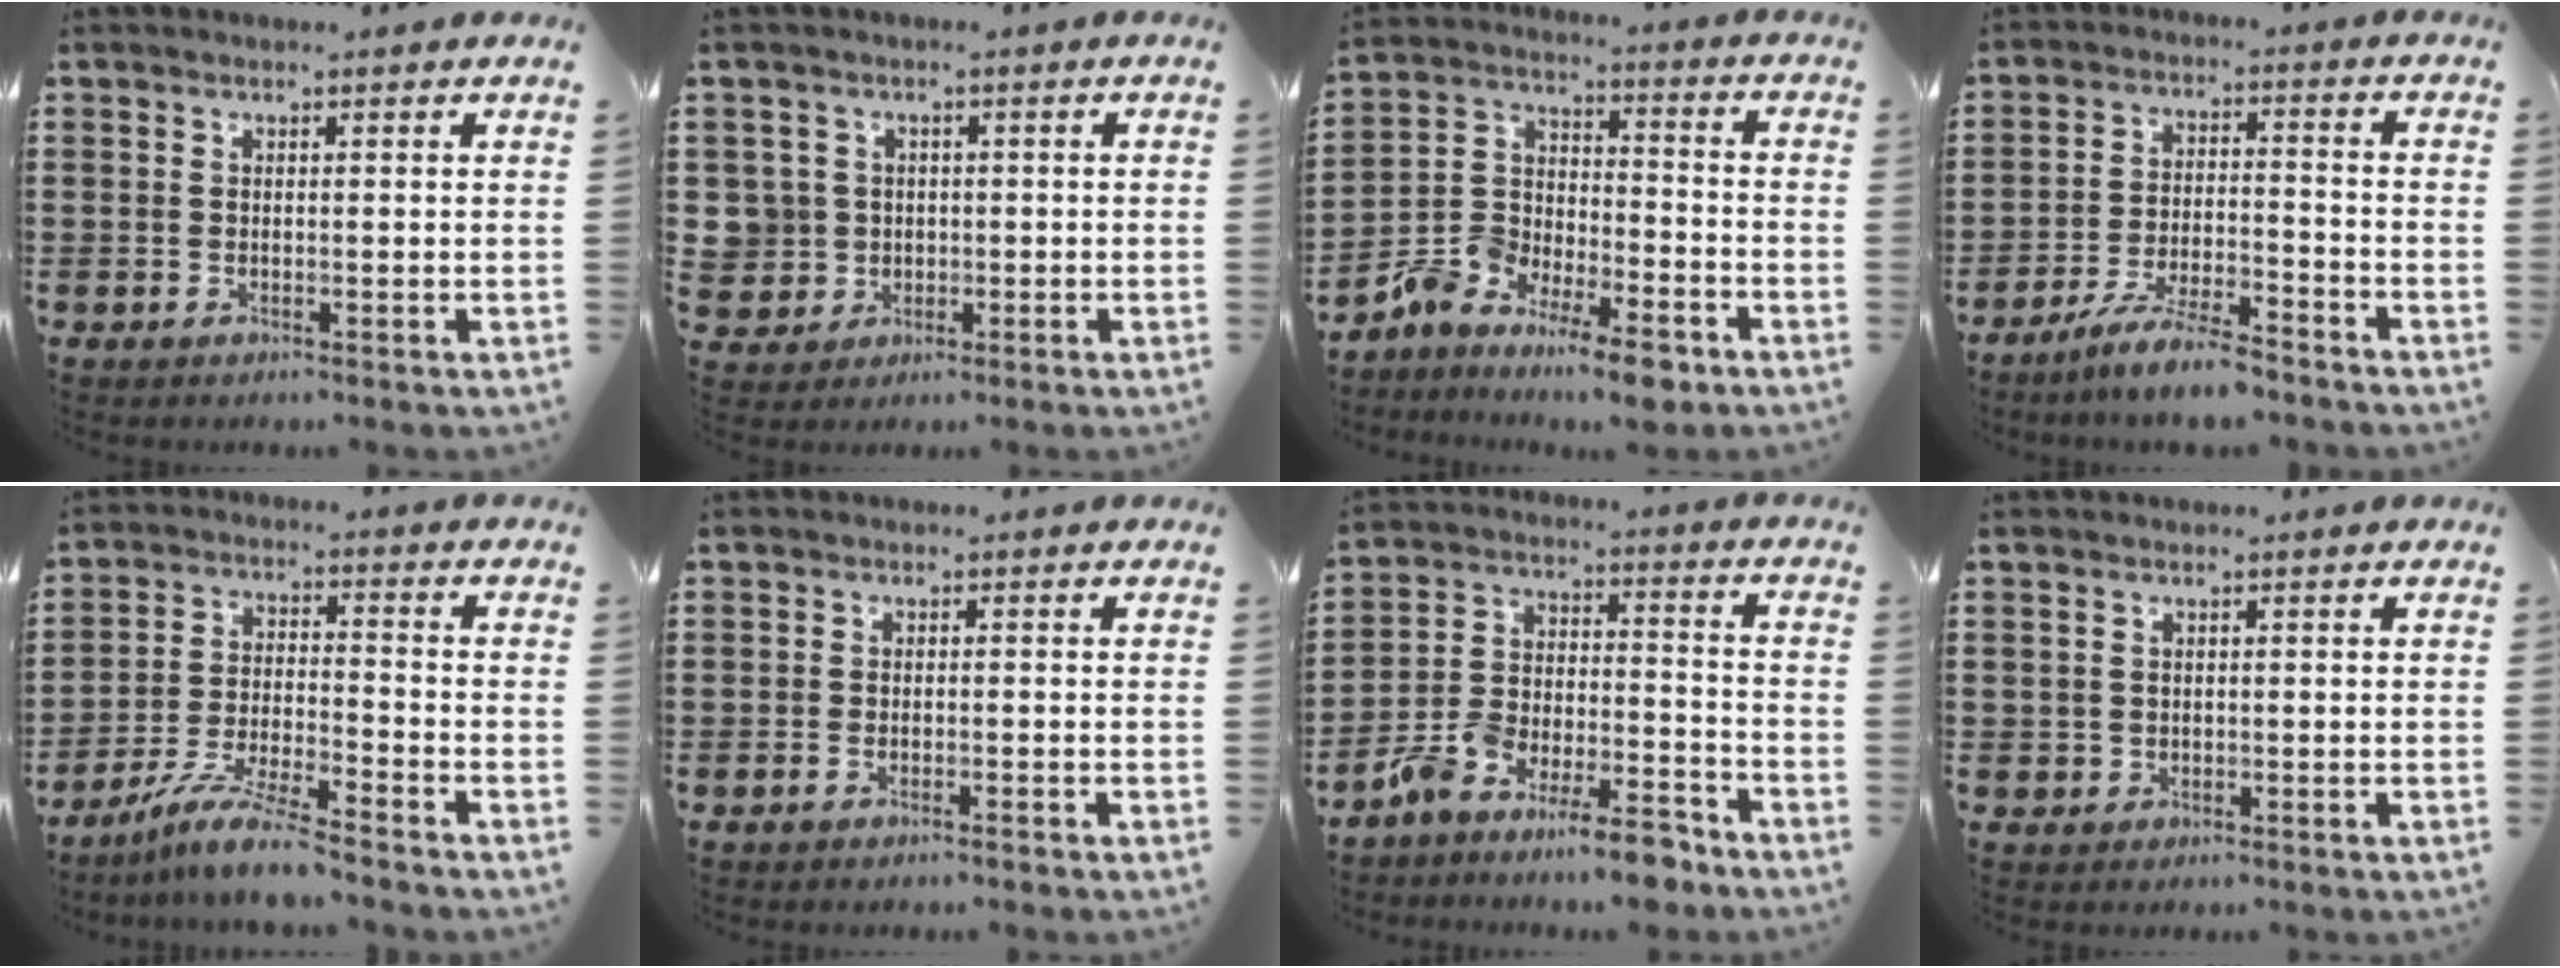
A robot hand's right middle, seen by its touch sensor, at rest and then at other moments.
{"total": 4.5, "force": [-0.1, 4.4, 0.6], "torque": [-0.040, 0.010, -0.005]}
{"total": 8.5, "force": [-7.7, 2.3, 2.8], "torque": [-0.057, 0.018, -0.151]}
{"total": 6.8, "force": [-6.1, 0.3, 3.1], "torque": [-0.067, -0.005, -0.116]}
{"total": 7.9, "force": [-7.0, 0.0, 3.7], "torque": [-0.080, -0.006, -0.136]}
{"total": 0.8, "force": [-0.7, 0.1, 0.4], "torque": [-0.010, -0.002, -0.013]}
{"total": 8.8, "force": [-8.4, 1.0, 2.4], "torque": [-0.044, 0.020, -0.165]}
{"total": 0.7, "force": [0.0, 0.7, 0.1], "torque": [-0.003, 0.006, 0.000]}